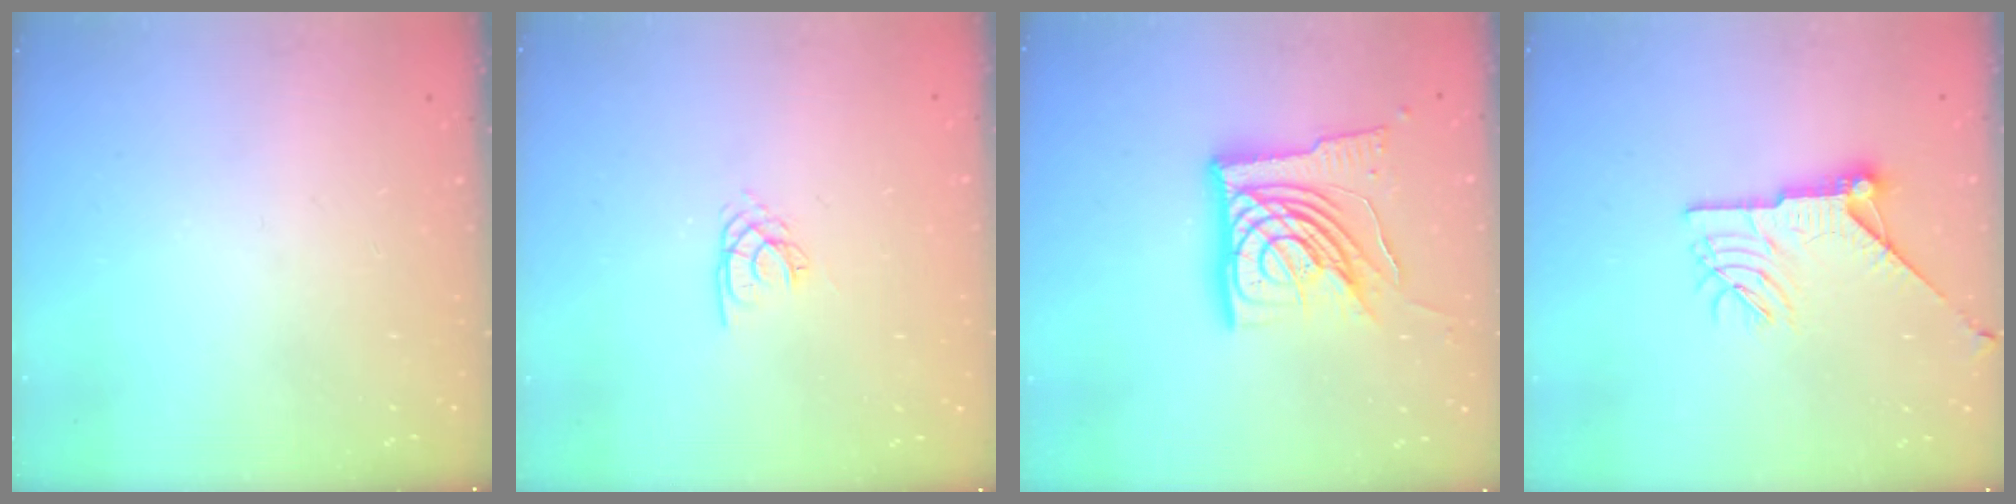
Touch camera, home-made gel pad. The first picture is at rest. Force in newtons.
{"total": 1.8, "press": 1.8, "slide": 0.2}
{"total": 18.0, "press": 17.9, "slide": 1.8}
{"total": 12.6, "press": 12.6, "slide": 0.4}